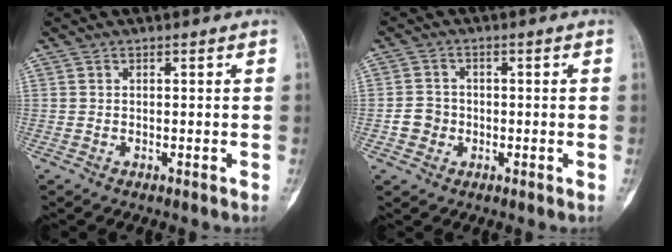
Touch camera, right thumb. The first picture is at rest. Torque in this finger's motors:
{"motor_torque": [0.70, 0.73, 0.07, -0.16, 0.08]}